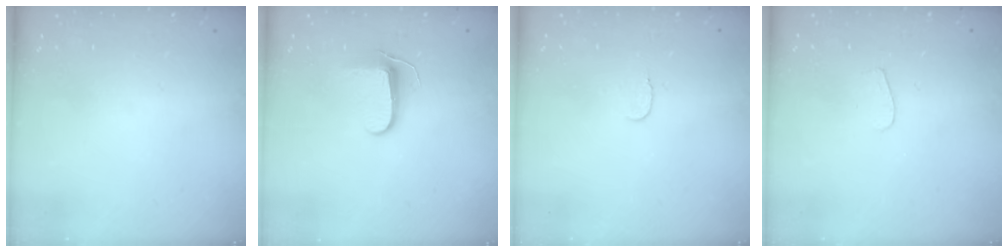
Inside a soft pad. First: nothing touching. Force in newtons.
{"total": 7.7, "press": 7.6, "slide": 0.8}
{"total": 3.6, "press": 3.6, "slide": 0.4}
{"total": 3.6, "press": 3.6, "slide": 0.3}